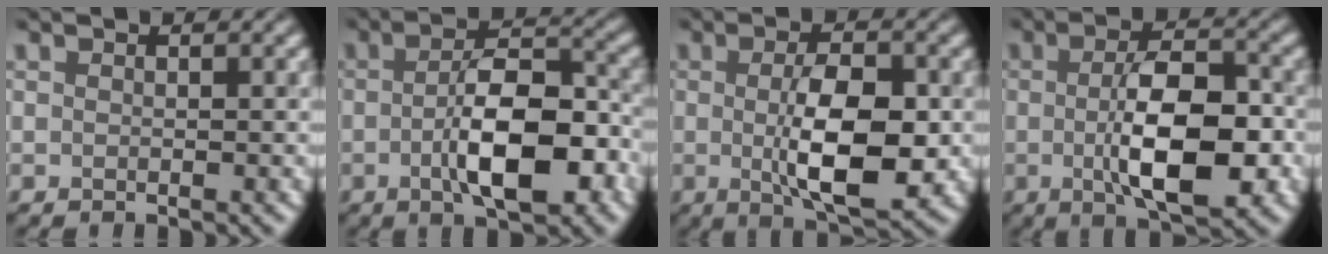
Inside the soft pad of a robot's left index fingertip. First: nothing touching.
{"total": 8.7, "force": [-2.5, 3.3, 7.6], "torque": [-0.119, 0.006, -0.043]}
{"total": 7.6, "force": [-0.5, 2.8, 7.0], "torque": [-0.115, -0.007, -0.007]}
{"total": 8.8, "force": [-1.3, 3.4, 8.0], "torque": [-0.133, -0.006, -0.019]}